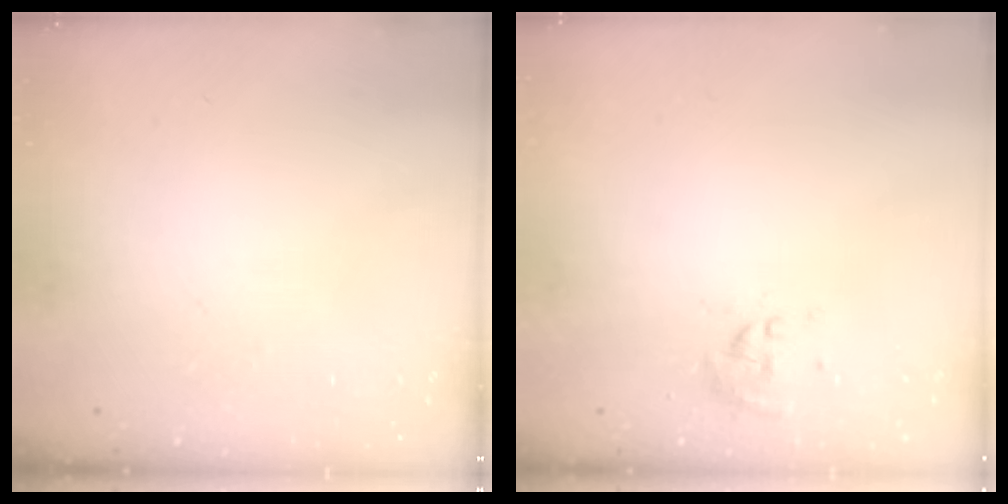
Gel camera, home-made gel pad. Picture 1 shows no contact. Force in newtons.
{"total": 0.0}